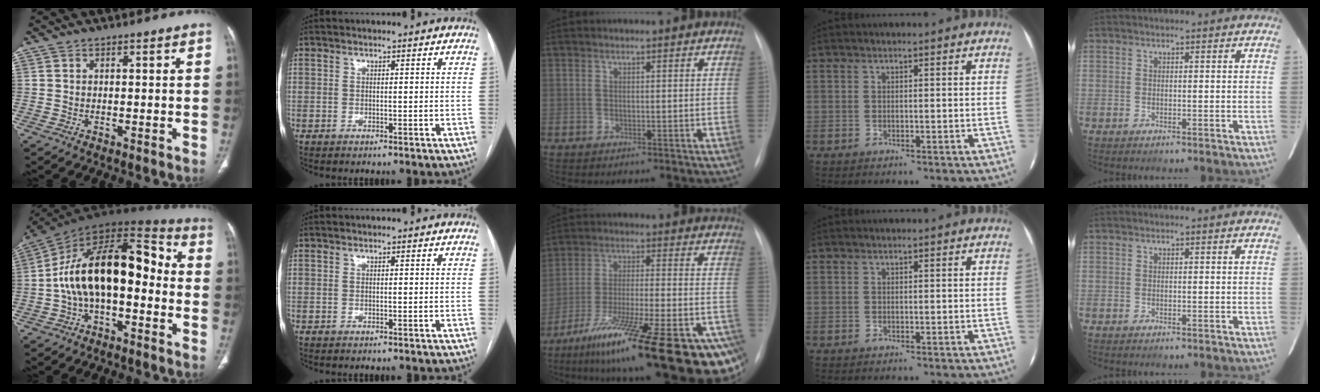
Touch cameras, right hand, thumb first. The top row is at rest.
{"thumb": {"total": 19.8, "force": [-1.7, 10.5, 16.6], "torque": [-0.257, 0.063, -0.036]}, "middle": {"total": 29.6, "force": [-18.8, 4.2, 22.4], "torque": [-0.258, -0.017, -0.292]}}